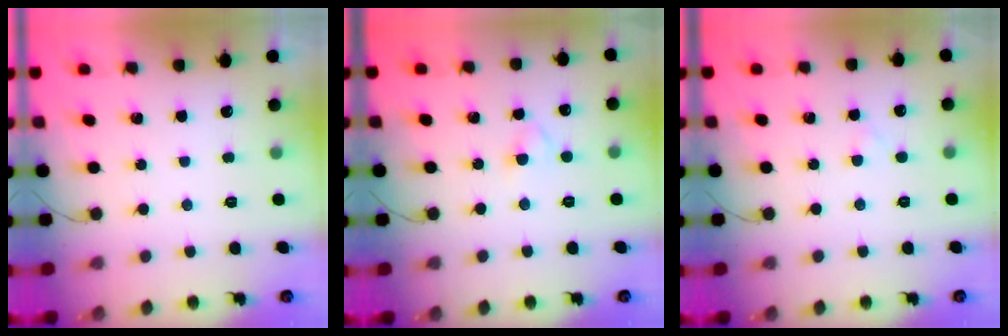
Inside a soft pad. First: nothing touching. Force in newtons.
{"total": 2.4, "press": 2.1, "slide": 1.1}
{"total": 1.0, "press": 0.7, "slide": 0.6}